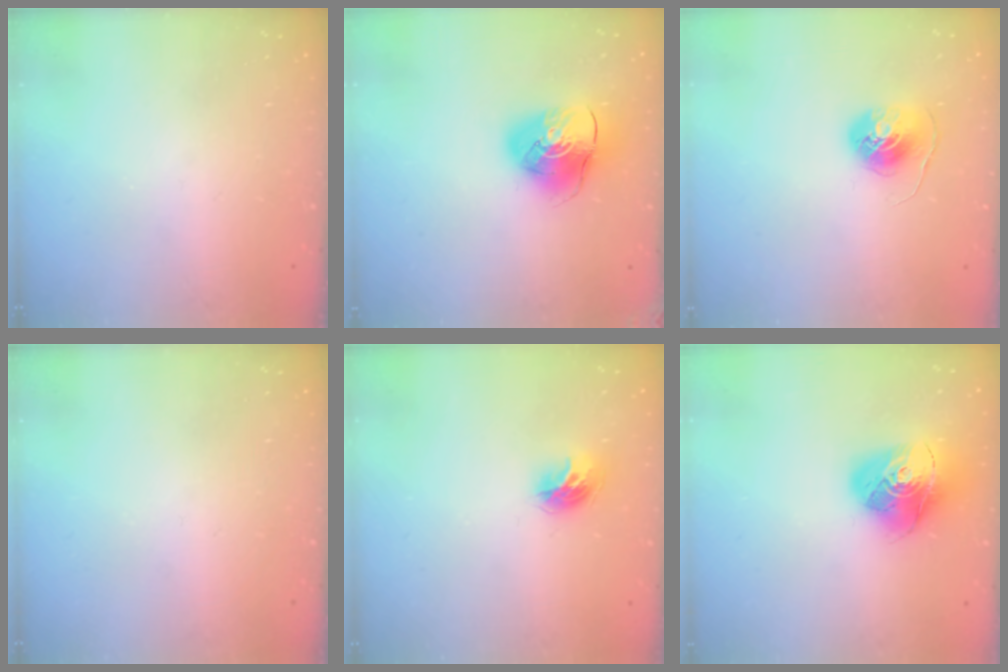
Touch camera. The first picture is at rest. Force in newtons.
{"total": 12.6, "press": 12.5, "slide": 1.6}
{"total": 7.5, "press": 7.5, "slide": 0.1}
{"total": 0.0}
{"total": 9.5, "press": 9.5, "slide": 0.4}
{"total": 16.4, "press": 16.3, "slide": 1.8}